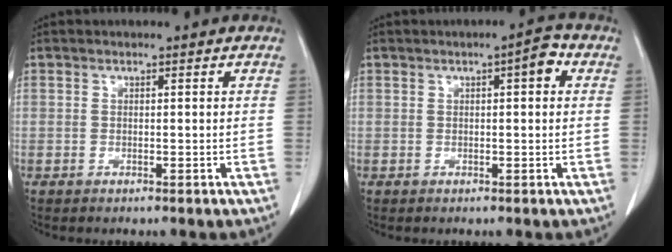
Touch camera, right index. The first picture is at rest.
{"total": 3.0, "force": [0.9, 0.7, 2.8], "torque": [-0.034, 0.009, 0.009]}